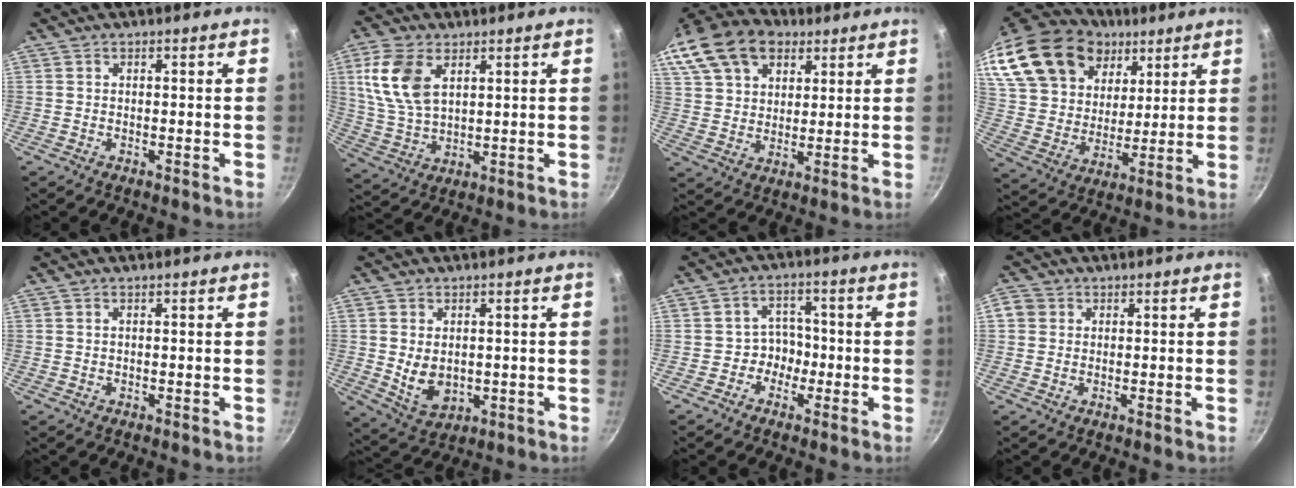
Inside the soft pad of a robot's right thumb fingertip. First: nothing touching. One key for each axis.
{"total": 11.9, "fx": 4.3, "fy": 7.0, "fz": 8.6, "tx": -0.169, "ty": -0.011, "tz": 0.093}
{"total": 25.0, "fx": 13.1, "fy": 16.7, "fz": 13.2, "tx": -0.303, "ty": 0.040, "tz": 0.235}
{"total": 29.4, "fx": 15.7, "fy": 19.8, "fz": 15.1, "tx": -0.310, "ty": -0.001, "tz": 0.294}
{"total": 0.0}
{"total": 7.1, "fx": 0.3, "fy": 5.0, "fz": 5.0, "tx": -0.077, "ty": -0.015, "tz": 0.021}
{"total": 4.5, "fx": -1.7, "fy": 4.0, "fz": 1.2, "tx": 0.026, "ty": 0.027, "tz": -0.030}
{"total": 2.9, "fx": 0.5, "fy": 2.6, "fz": 1.0, "tx": -0.003, "ty": 0.004, "tz": 0.003}